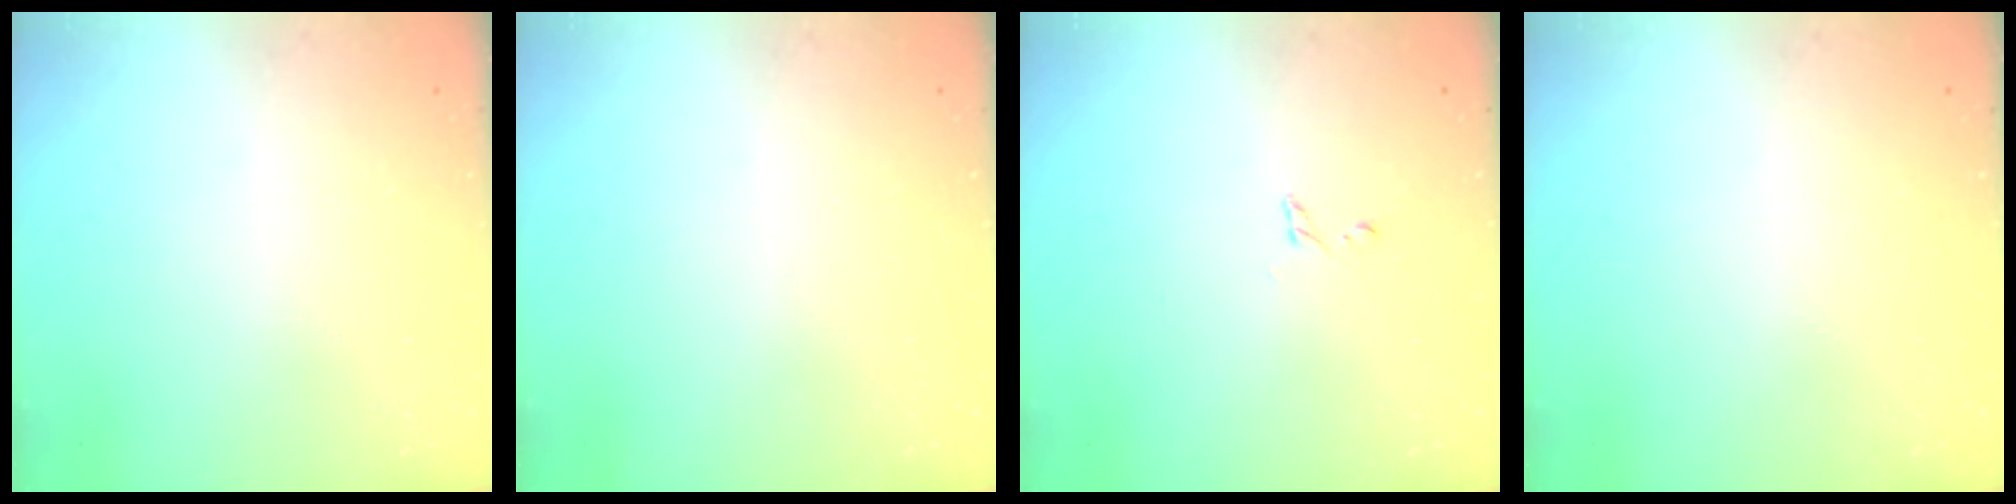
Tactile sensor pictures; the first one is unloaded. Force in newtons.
{"total": 0.0}
{"total": 2.5, "press": 2.5, "slide": 0.2}
{"total": 0.0}